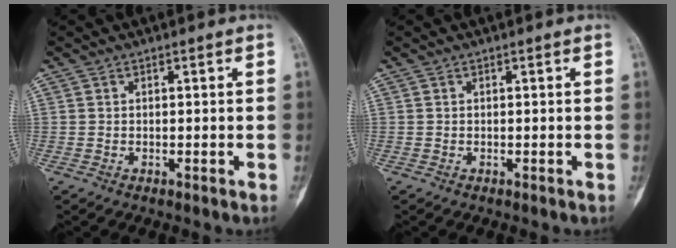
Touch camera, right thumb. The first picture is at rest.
{"total": 0.0}